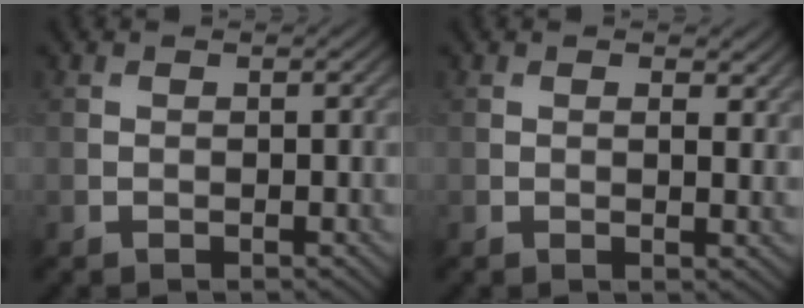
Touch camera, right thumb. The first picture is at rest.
{"total": 3.0, "force": [1.3, 1.3, 2.4], "torque": [-0.041, -0.005, 0.025]}